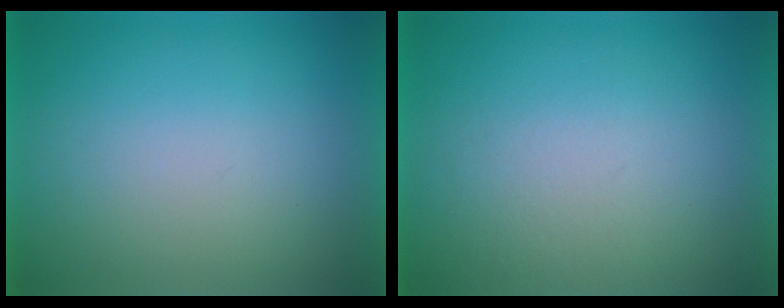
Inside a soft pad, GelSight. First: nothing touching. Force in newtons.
{"total": 3.2}